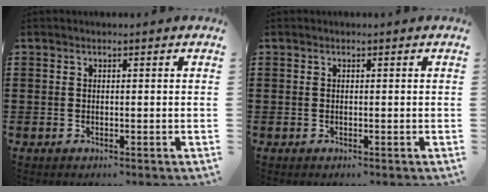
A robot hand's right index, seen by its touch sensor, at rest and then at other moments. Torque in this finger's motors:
{"motor_torque": [0.54, 1.59, 0.00, 0.00]}